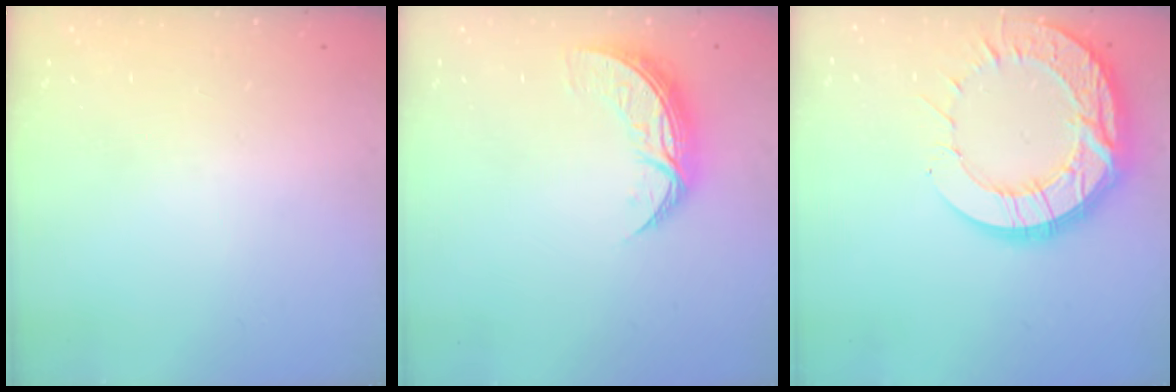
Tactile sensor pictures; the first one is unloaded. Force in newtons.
{"total": 8.4, "press": 8.4, "slide": 0.4}
{"total": 20.2, "press": 20.1, "slide": 1.8}